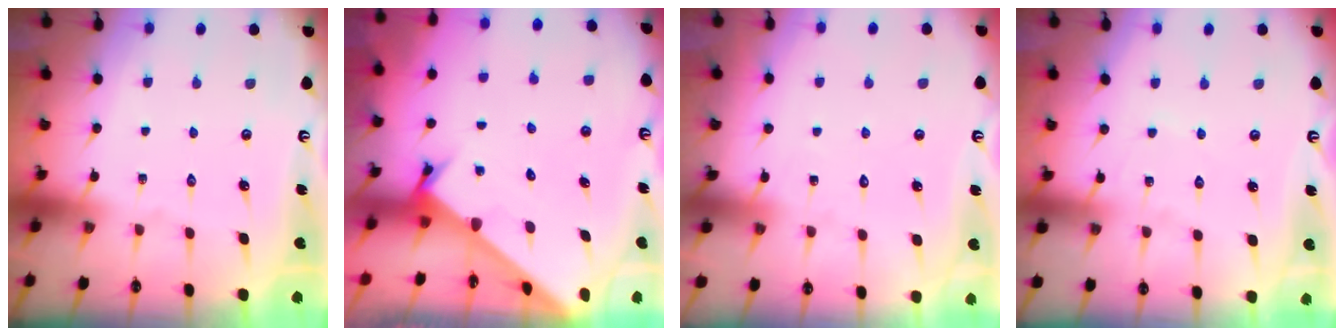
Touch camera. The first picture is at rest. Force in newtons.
{"total": 2.1, "press": 2.1, "slide": 0.1}
{"total": 6.0, "press": 6.0, "slide": 0.6}
{"total": 3.8, "press": 3.8, "slide": 0.4}